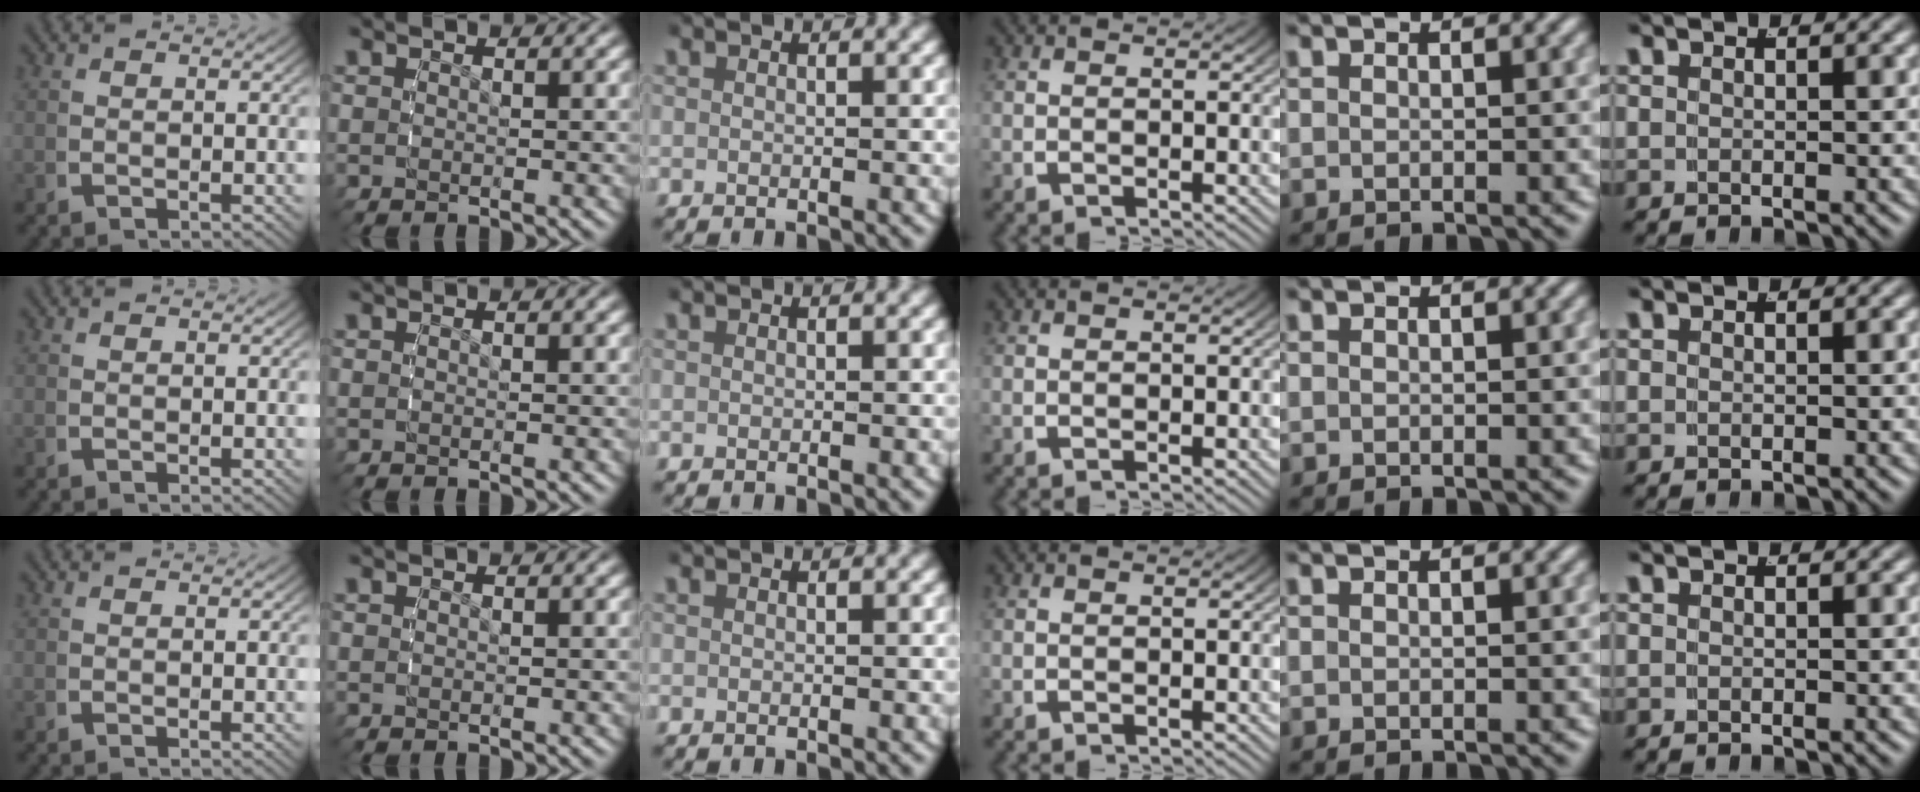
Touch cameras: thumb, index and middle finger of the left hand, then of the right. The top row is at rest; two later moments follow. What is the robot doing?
{"motion": "reach", "object": "scarf"}